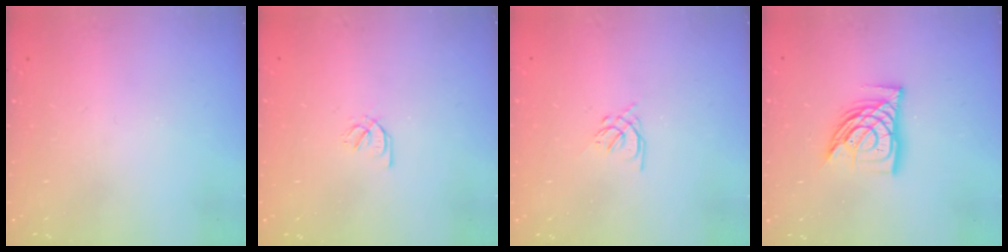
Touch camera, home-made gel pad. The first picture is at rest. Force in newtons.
{"total": 2.1, "press": 1.9, "slide": 0.8}
{"total": 1.3, "press": 1.1, "slide": 0.6}
{"total": 12.1, "press": 12.0, "slide": 1.4}